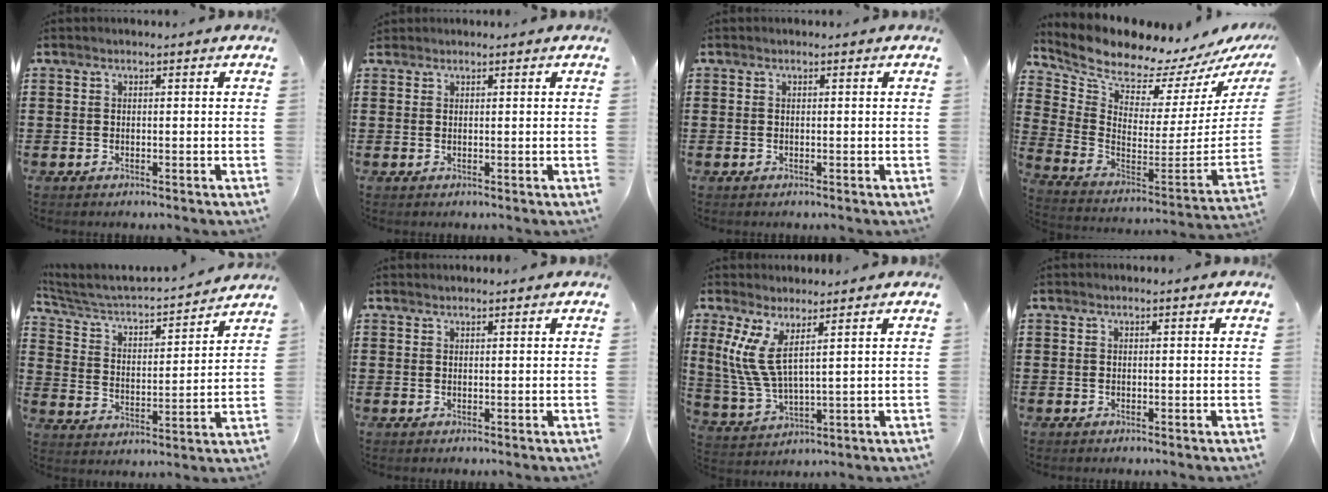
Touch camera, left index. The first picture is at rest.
{"total": 0.6, "force": [0.6, 0.3, 0.1], "torque": [-0.004, 0.001, 0.012]}
{"total": 0.0}
{"total": 8.4, "force": [7.9, 1.5, 2.1], "torque": [-0.086, -0.084, 0.133]}
{"total": 3.6, "force": [3.3, 0.8, 1.3], "torque": [-0.047, -0.030, 0.045]}
{"total": 0.5, "force": [0.5, 0.0, 0.0], "torque": [-0.002, 0.001, 0.011]}
{"total": 7.0, "force": [3.8, 1.7, 5.7], "torque": [-0.145, -0.012, 0.063]}
{"total": 0.0}